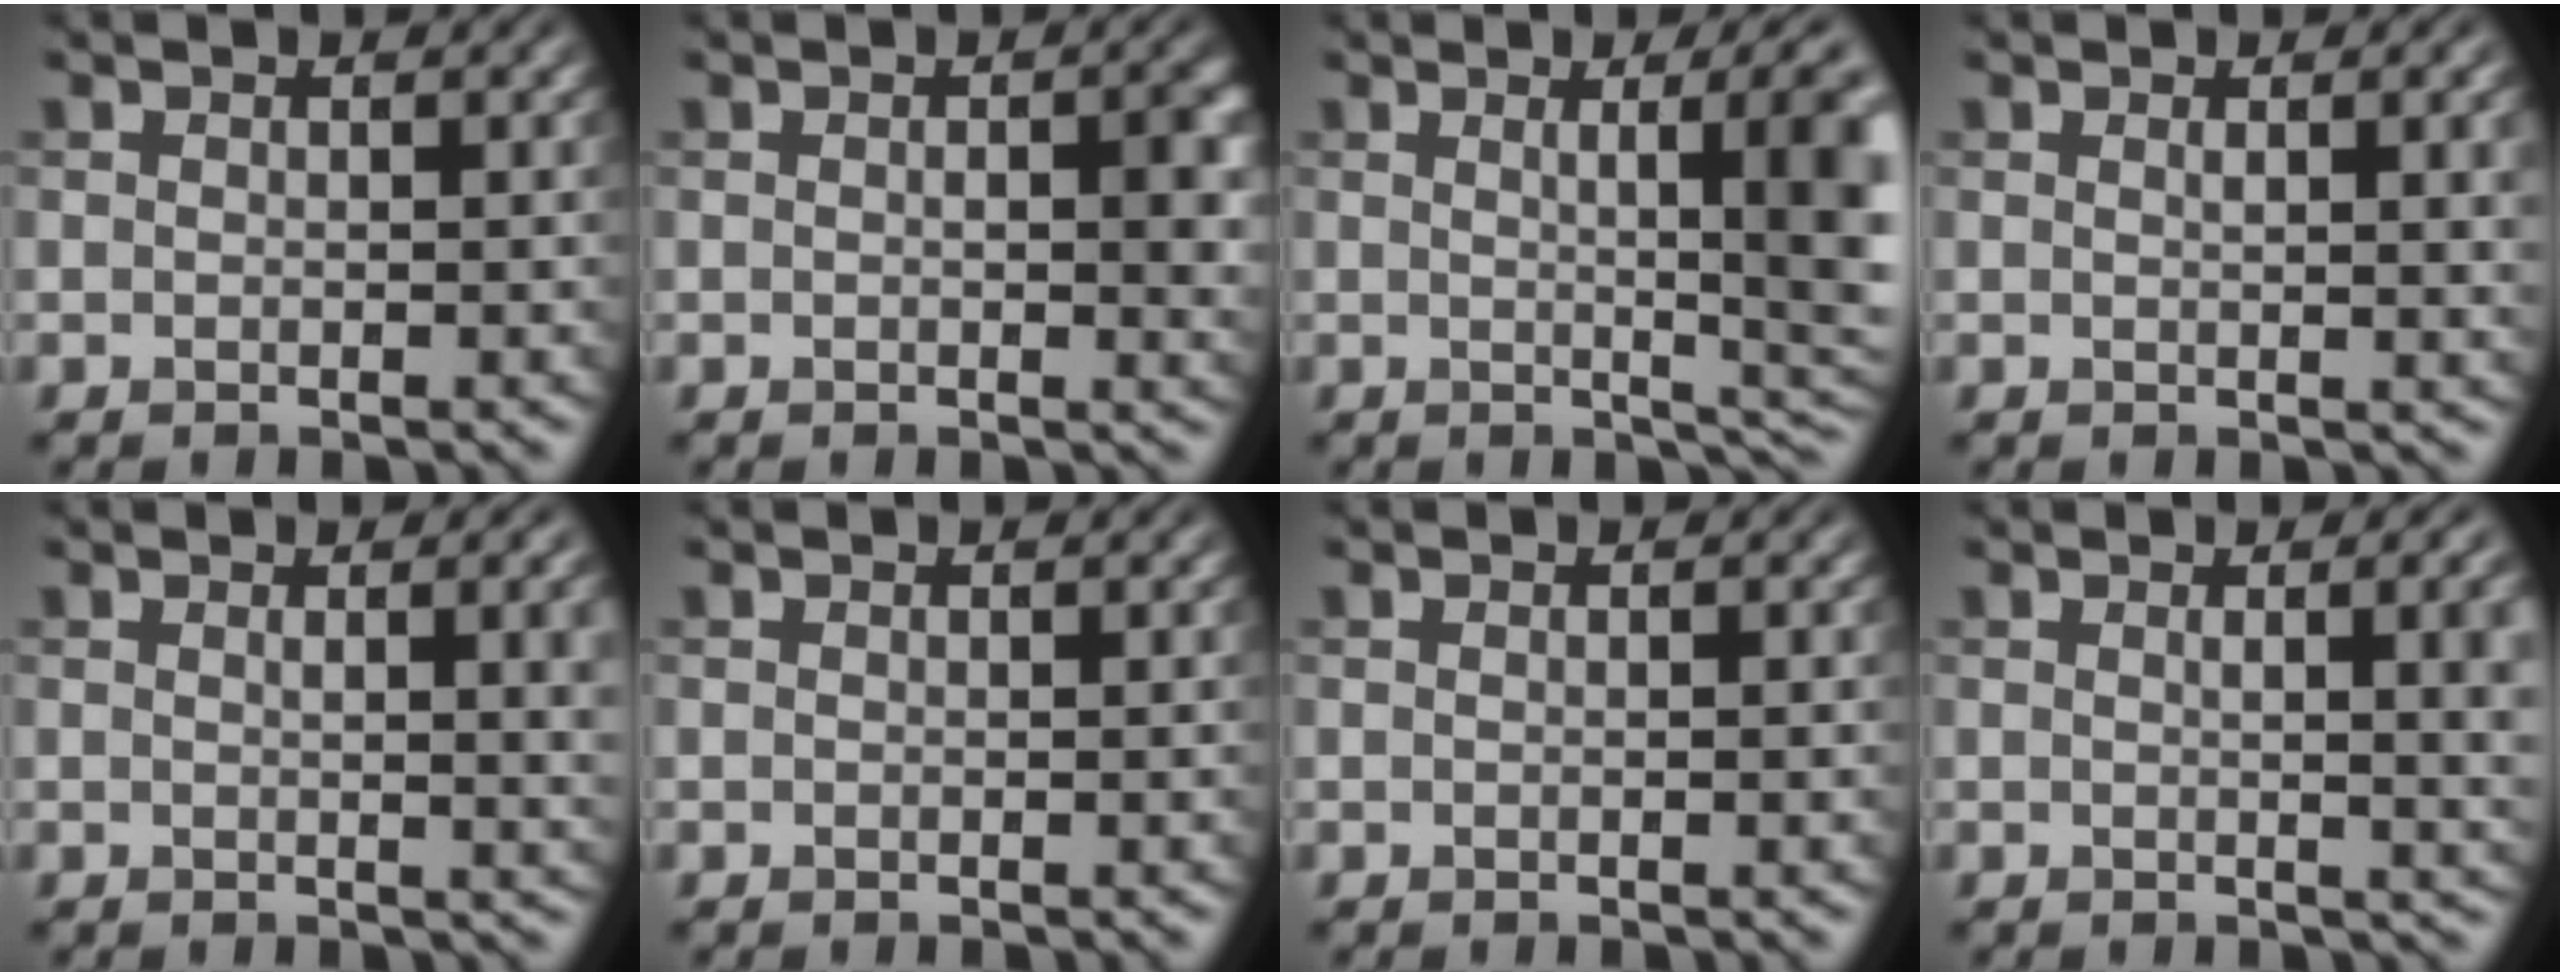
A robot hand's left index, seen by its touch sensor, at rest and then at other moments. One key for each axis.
{"total": 3.3, "fx": 0.2, "fy": 1.2, "fz": 3.1, "tx": -0.040, "ty": -0.002, "tz": 0.001}
{"total": 9.5, "fx": 1.4, "fy": 2.6, "fz": 9.0, "tx": -0.076, "ty": 0.011, "tz": 0.016}
{"total": 3.8, "fx": 1.1, "fy": 1.3, "fz": 3.4, "tx": -0.032, "ty": 0.005, "tz": 0.014}
{"total": 5.6, "fx": 1.1, "fy": 2.2, "fz": 5.0, "tx": -0.029, "ty": 0.007, "tz": 0.017}
{"total": 0.0}
{"total": 0.6, "fx": 0.0, "fy": 0.1, "fz": 0.6, "tx": -0.008, "ty": 0.002, "tz": 0.000}
{"total": 6.5, "fx": 1.0, "fy": 2.7, "fz": 5.9, "tx": -0.028, "ty": 0.010, "tz": 0.012}